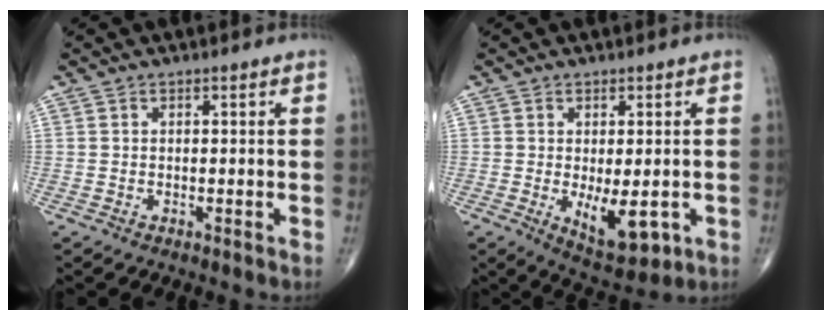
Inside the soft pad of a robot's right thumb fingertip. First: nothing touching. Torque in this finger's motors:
{"motor_torque": [0.24, 0.94, -0.01, -0.14, 0.25]}